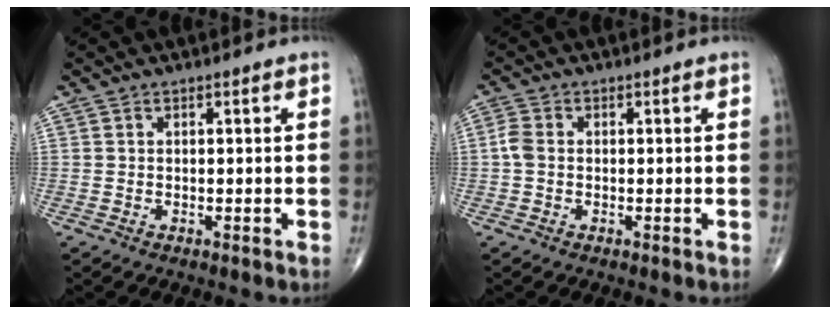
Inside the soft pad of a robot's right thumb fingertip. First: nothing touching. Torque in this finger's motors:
{"motor_torque": [-0.08, 0.22, 0.20, -0.17, 0.02]}